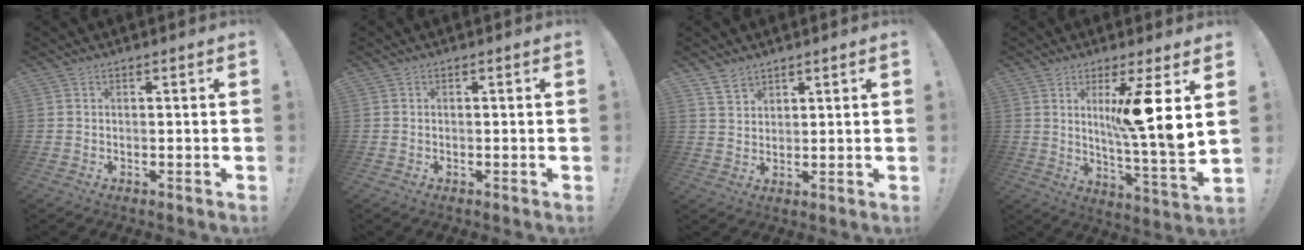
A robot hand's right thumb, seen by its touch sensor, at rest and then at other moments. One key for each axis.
{"total": 0.0}
{"total": 4.1, "fx": 3.4, "fy": 2.1, "fz": 1.0, "tx": -0.021, "ty": -0.018, "tz": 0.065}
{"total": 13.3, "fx": 4.5, "fy": -0.8, "fz": 12.5, "tx": -0.196, "ty": -0.038, "tz": 0.052}